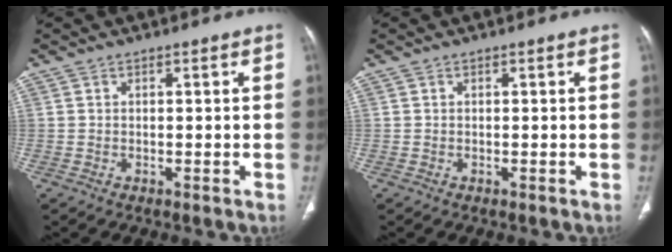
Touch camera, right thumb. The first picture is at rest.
{"total": 0.0}